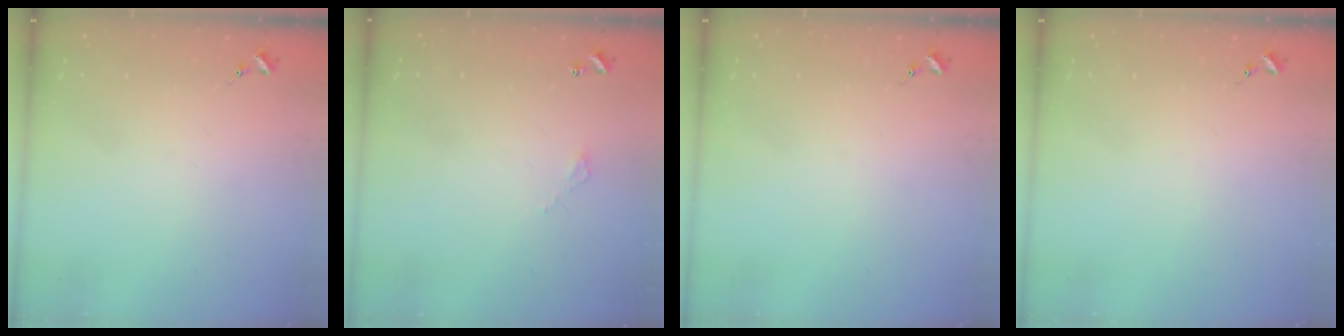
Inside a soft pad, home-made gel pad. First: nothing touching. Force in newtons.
{"total": 2.8, "press": 2.8, "slide": 0.2}
{"total": 0.0}
{"total": 0.0}